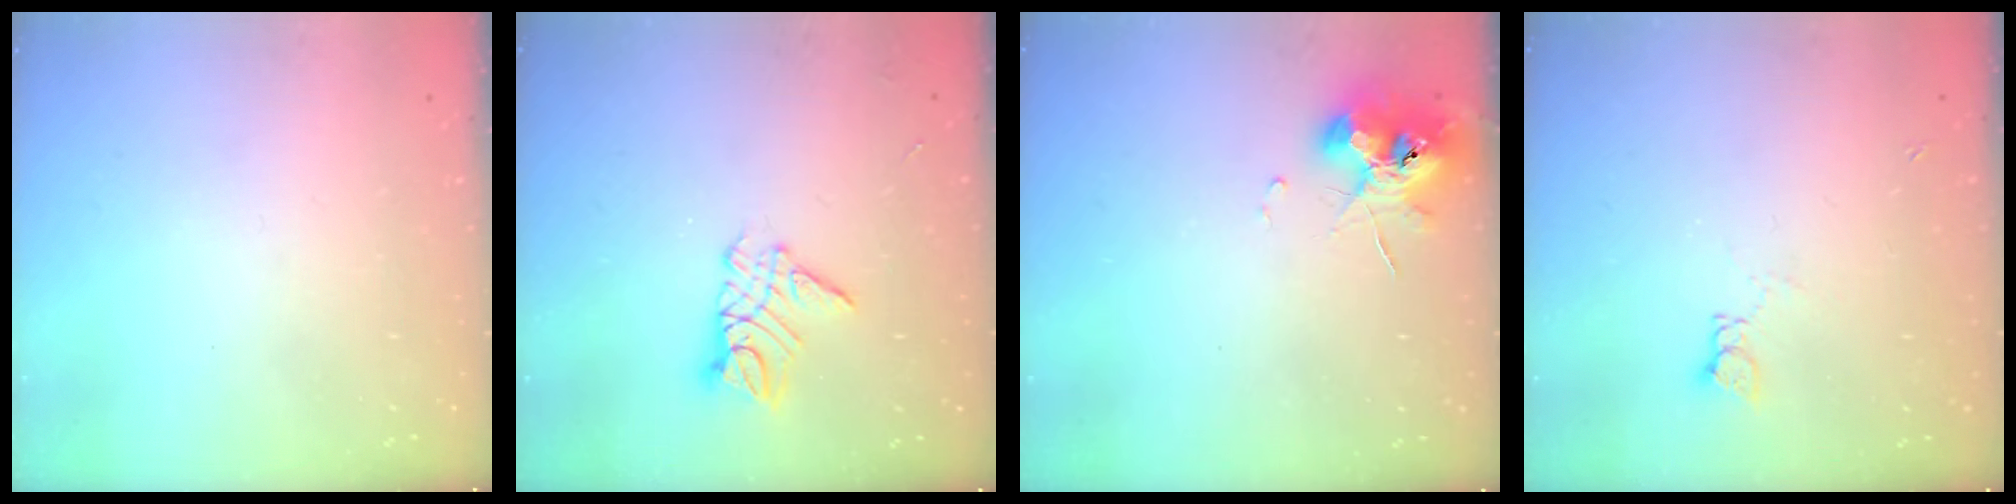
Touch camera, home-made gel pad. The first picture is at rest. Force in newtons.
{"total": 9.5, "press": 9.5, "slide": 0.8}
{"total": 9.6, "press": 9.5, "slide": 1.3}
{"total": 3.7, "press": 3.7, "slide": 0.4}